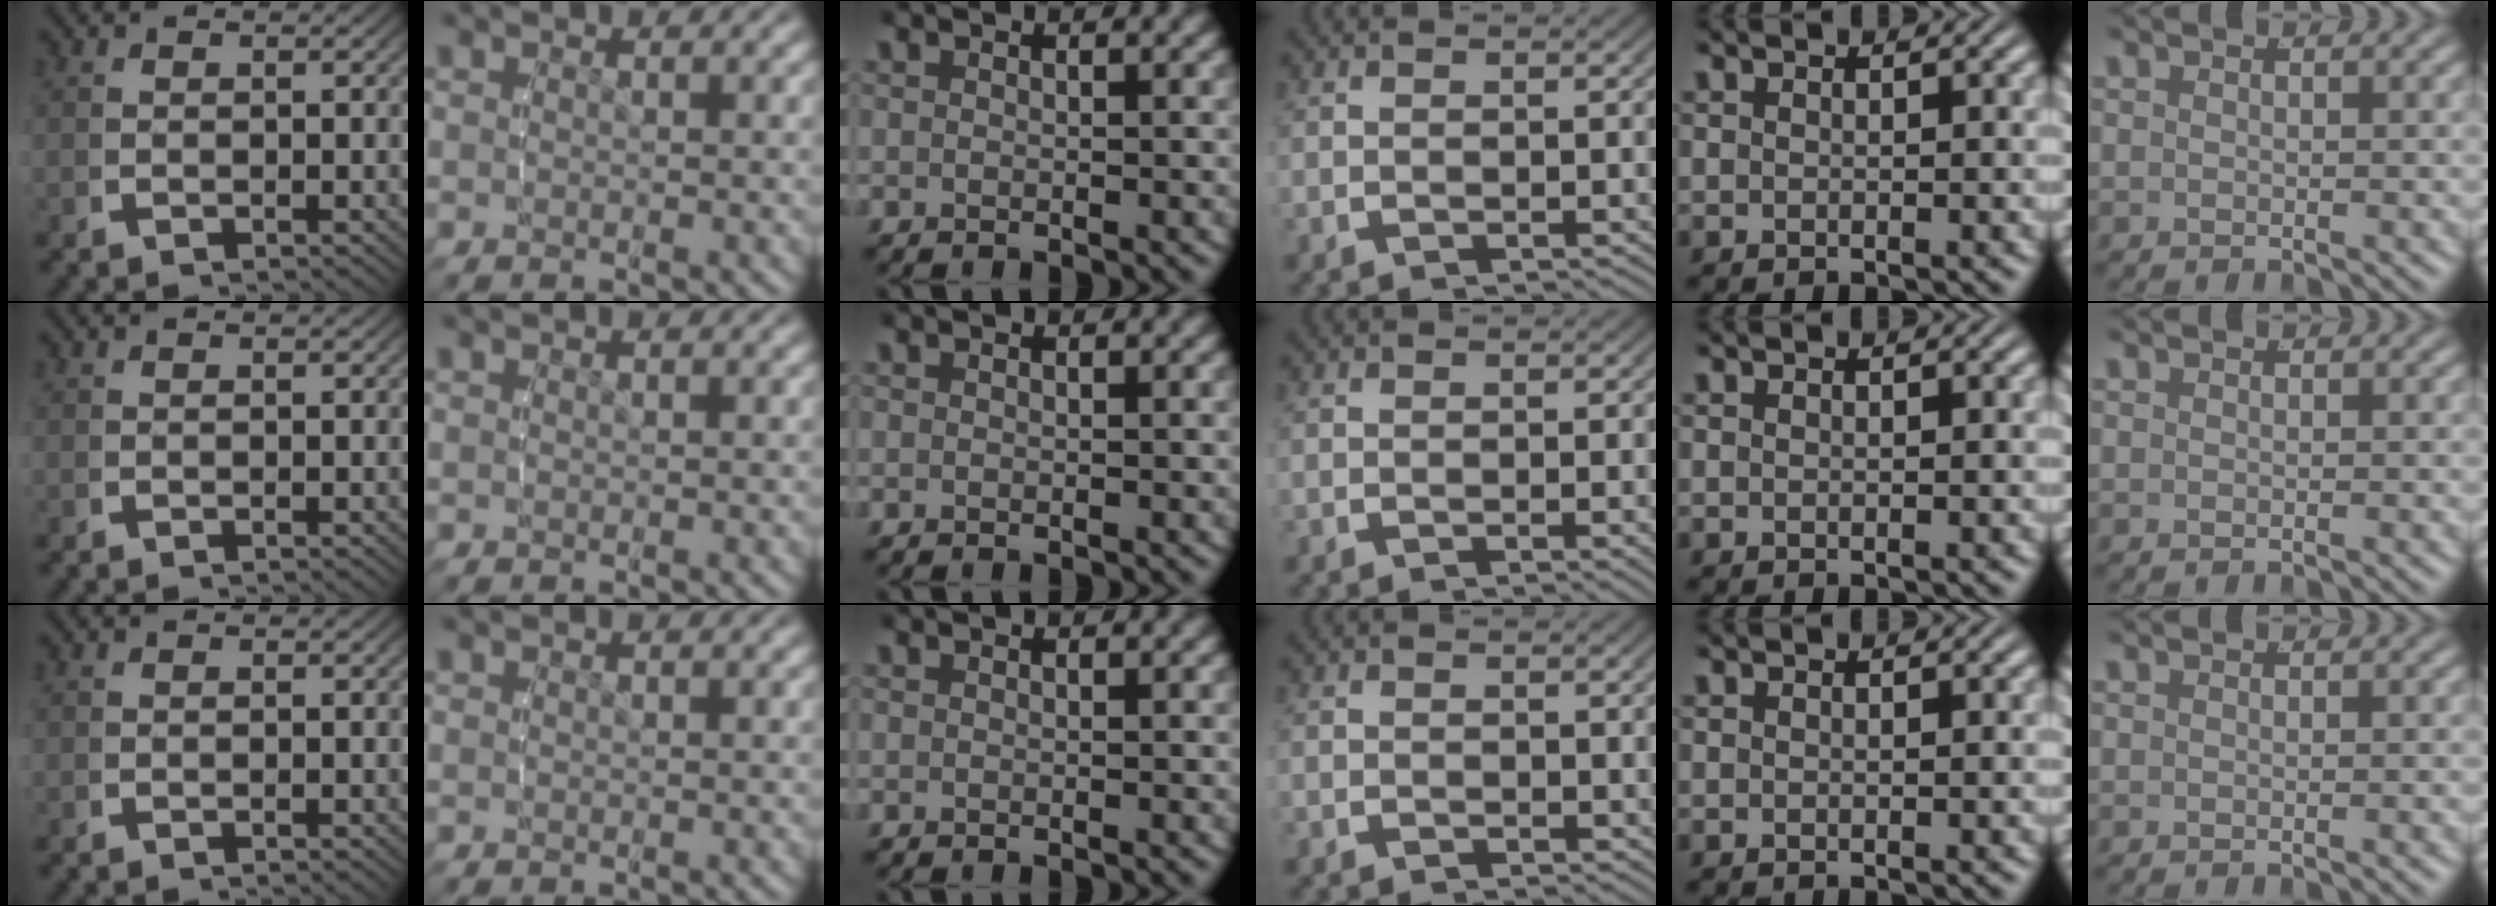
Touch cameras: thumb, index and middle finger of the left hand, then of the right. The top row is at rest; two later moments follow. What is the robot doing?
{"motion": "lift_and_place", "object": "cubes"}